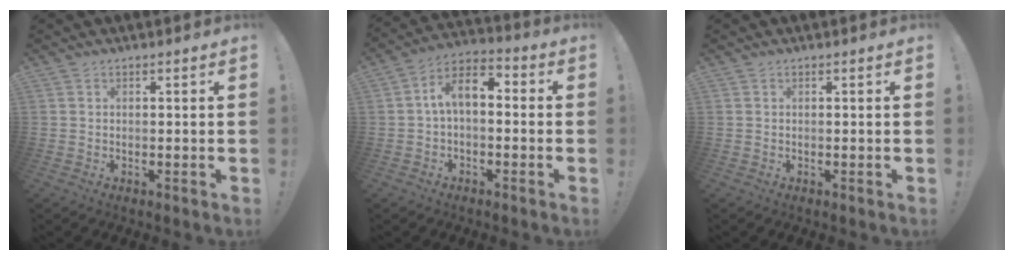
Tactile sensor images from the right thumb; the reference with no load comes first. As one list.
[{"total": 7.8, "force": [0.1, 4.2, 6.5], "torque": [-0.117, 0.010, 0.004]}, {"total": 0.0}]